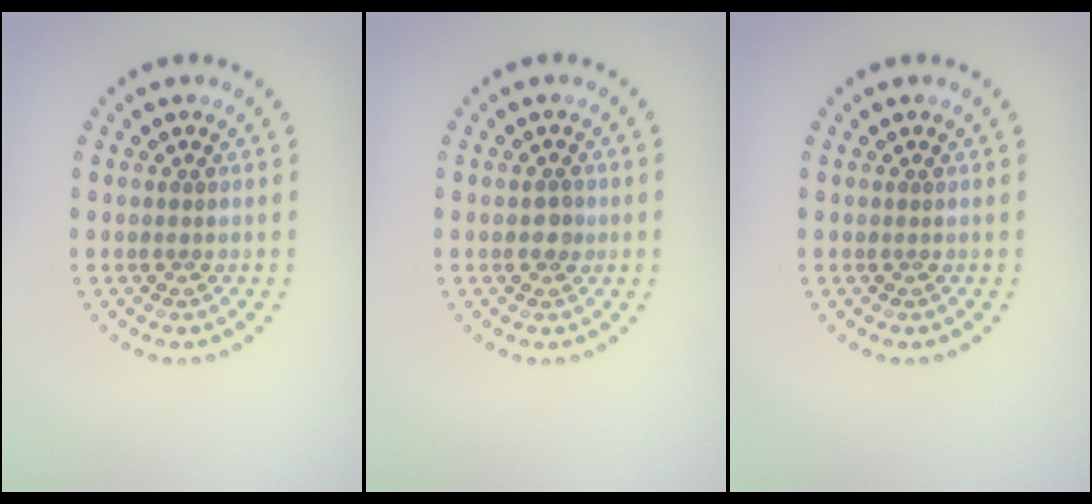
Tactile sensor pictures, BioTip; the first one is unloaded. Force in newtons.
{"total": 1.3, "press": 1.3, "slide": 0.2}
{"total": 0.0}